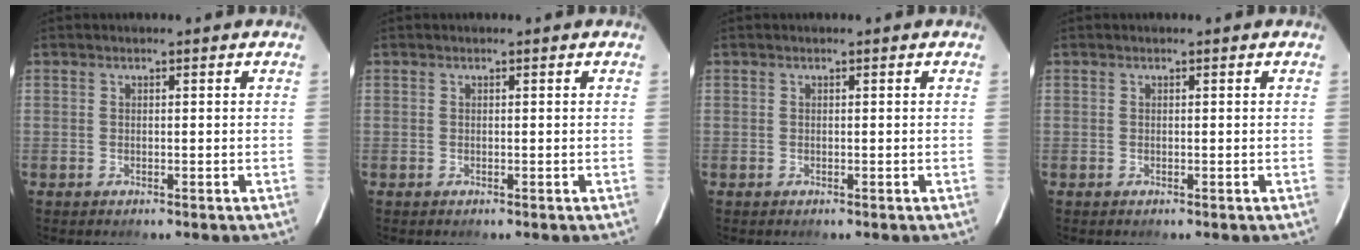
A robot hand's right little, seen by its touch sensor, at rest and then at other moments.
{"total": 0.0}
{"total": 0.0}
{"total": 0.0}